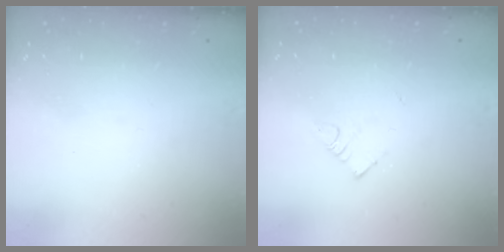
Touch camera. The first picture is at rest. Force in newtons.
{"total": 3.9, "press": 3.9, "slide": 0.2}